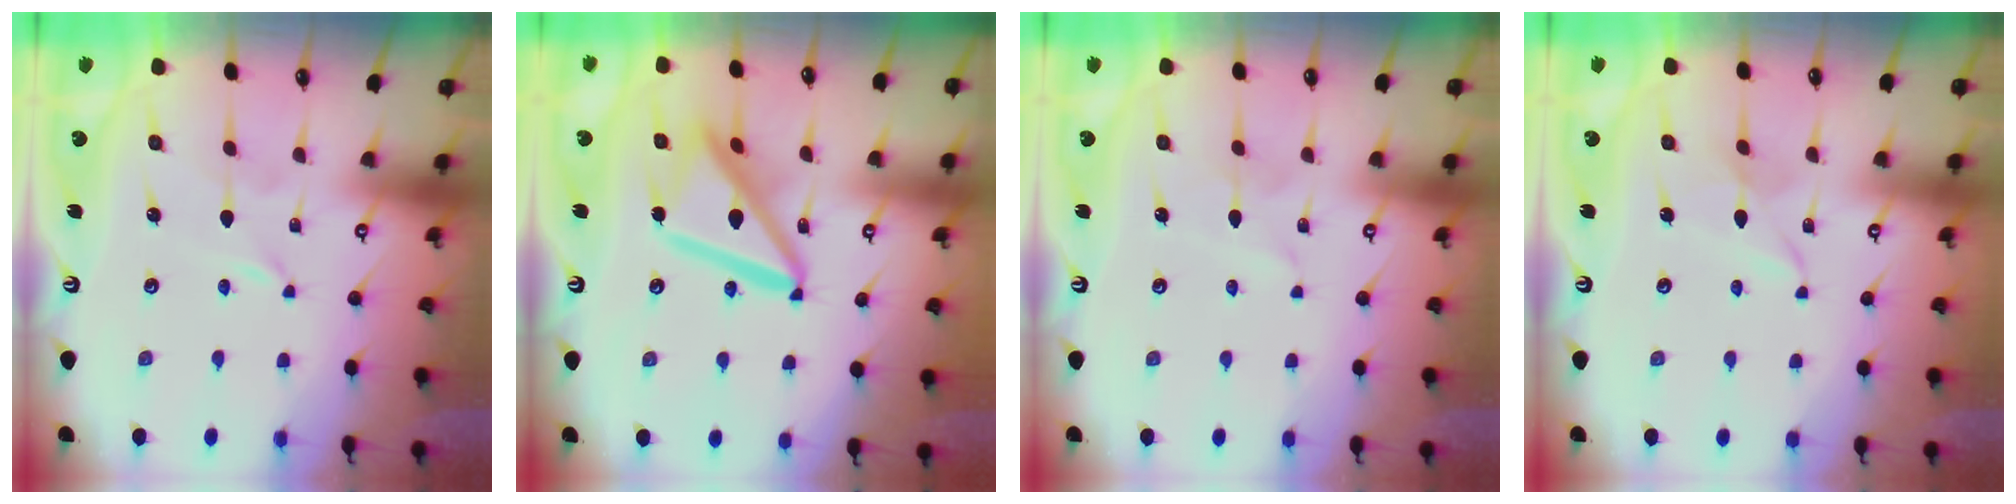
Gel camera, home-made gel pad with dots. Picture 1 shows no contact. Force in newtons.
{"total": 15.1, "press": 15.0, "slide": 1.5}
{"total": 2.8, "press": 2.8, "slide": 0.3}
{"total": 2.9, "press": 2.9, "slide": 0.3}